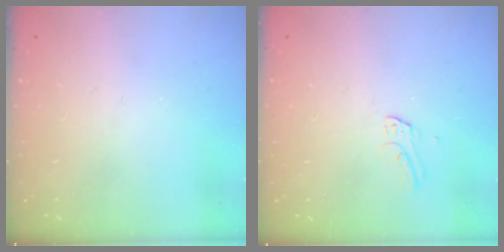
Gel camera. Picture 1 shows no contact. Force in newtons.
{"total": 3.3, "press": 3.3, "slide": 0.3}